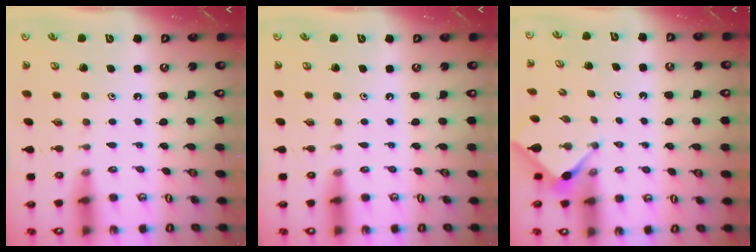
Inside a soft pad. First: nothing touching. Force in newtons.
{"total": 0.0}
{"total": 2.8, "press": 2.8, "slide": 0.4}